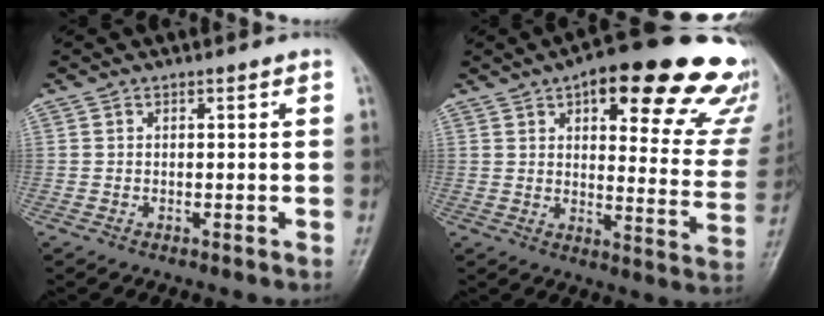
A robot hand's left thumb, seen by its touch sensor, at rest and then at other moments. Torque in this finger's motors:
{"motor_torque": [0.68, 0.63, 1.49, -1.28, 0.05]}